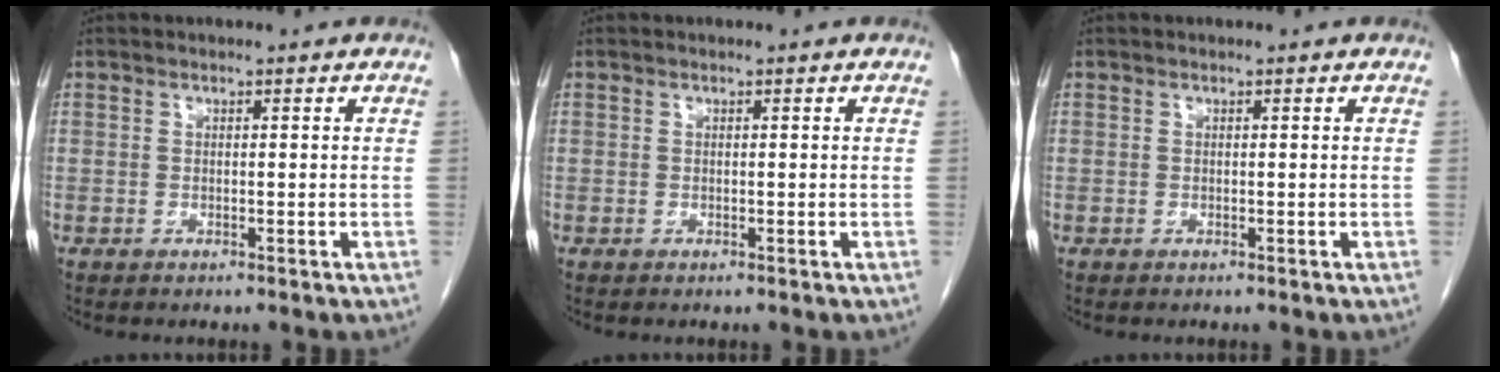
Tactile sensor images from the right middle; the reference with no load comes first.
{"total": 0.0}
{"total": 0.0}